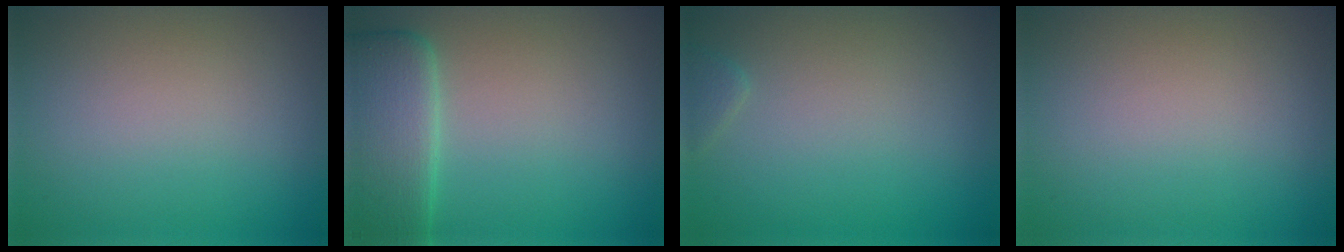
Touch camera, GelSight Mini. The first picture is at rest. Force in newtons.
{"total": 5.1, "press": 4.7, "slide": 1.9}
{"total": 0.6, "press": 0.6, "slide": 0.1}
{"total": 0.0}